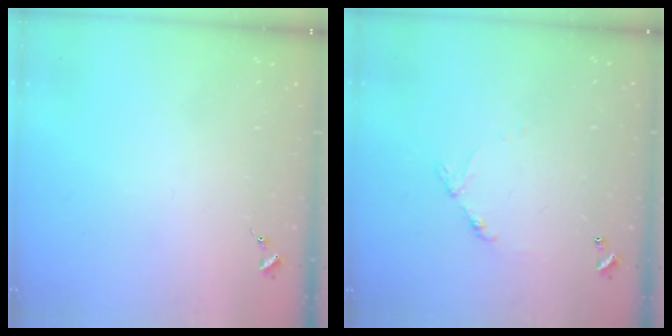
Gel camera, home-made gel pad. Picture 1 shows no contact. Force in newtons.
{"total": 6.8, "press": 6.8, "slide": 0.5}